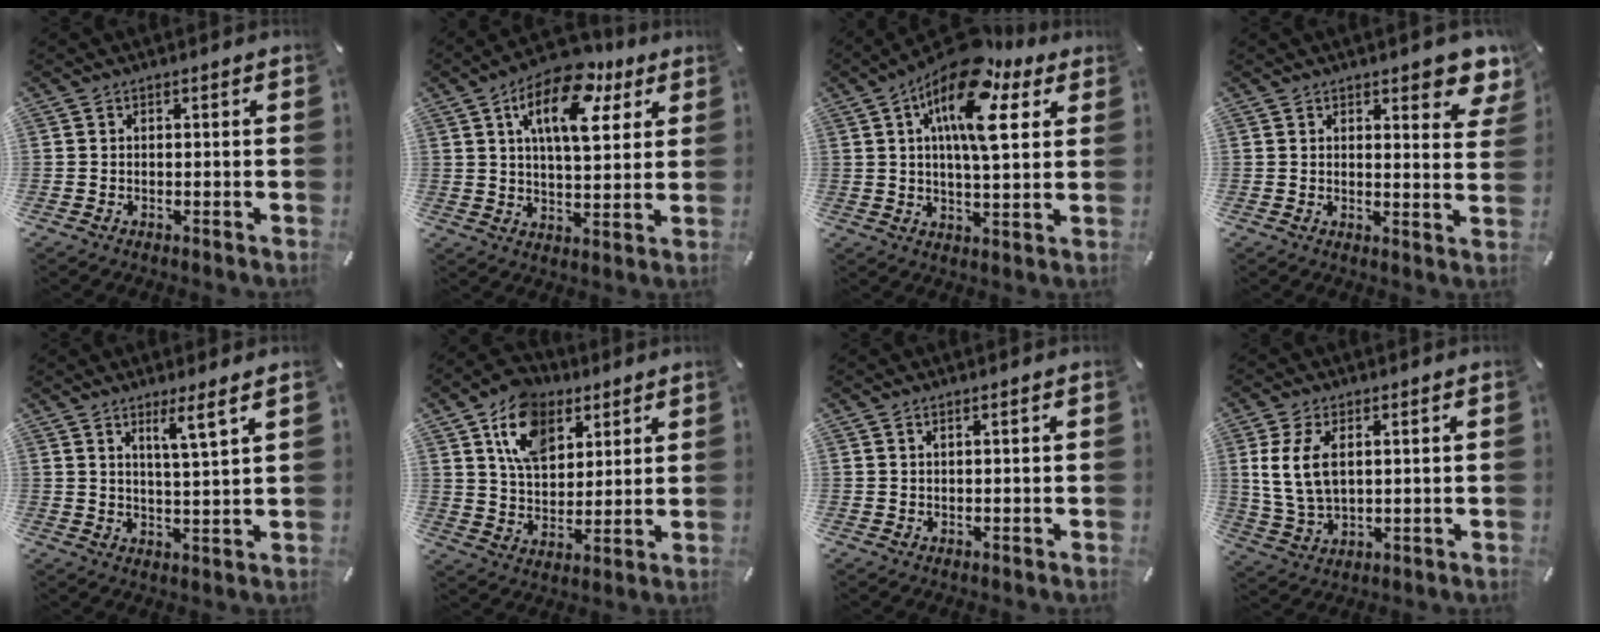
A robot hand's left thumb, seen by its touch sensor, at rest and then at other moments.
{"total": 15.9, "force": [8.2, 7.6, 11.3], "torque": [-0.173, -0.029, 0.135]}
{"total": 17.3, "force": [8.4, 6.7, 13.6], "torque": [-0.240, -0.035, 0.133]}
{"total": 6.8, "force": [5.2, 2.4, 3.6], "torque": [-0.036, -0.038, 0.086]}
{"total": 6.2, "force": [4.2, -0.5, 4.5], "torque": [-0.083, -0.020, 0.066]}
{"total": 12.5, "force": [6.7, 8.5, 6.3], "torque": [-0.109, -0.018, 0.125]}
{"total": 0.9, "force": [0.5, 0.0, 0.8], "torque": [-0.016, -0.002, 0.009]}
{"total": 8.6, "force": [2.4, 5.1, 6.5], "torque": [-0.164, -0.005, 0.040]}